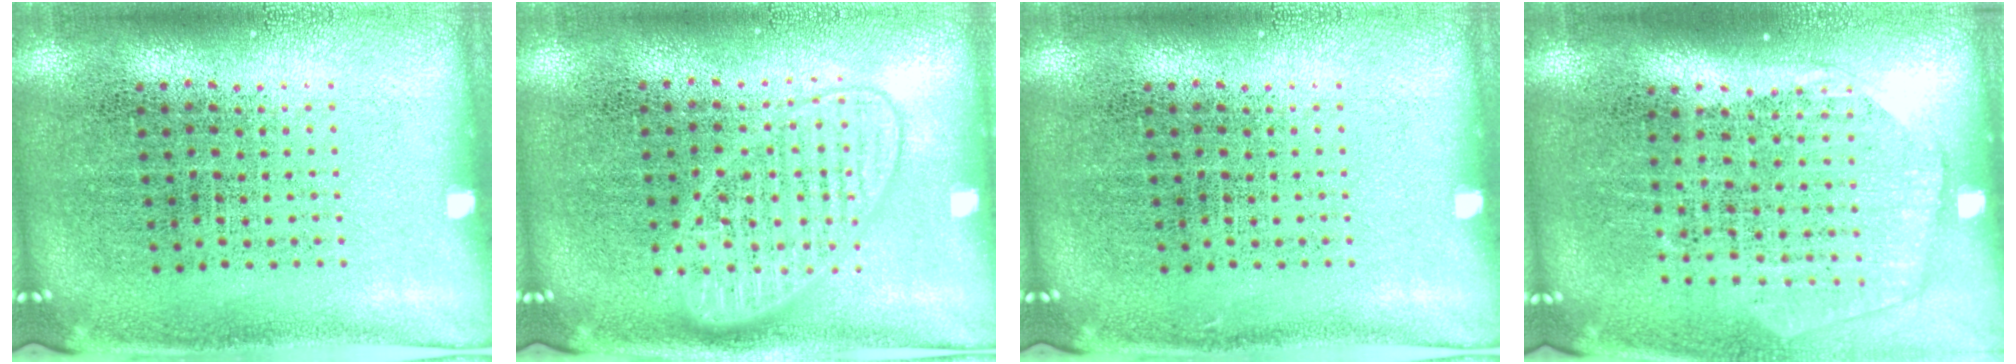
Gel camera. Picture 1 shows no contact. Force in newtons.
{"total": 3.0, "press": 3.0, "slide": 0.5}
{"total": 0.0}
{"total": 1.8, "press": 1.5, "slide": 0.9}